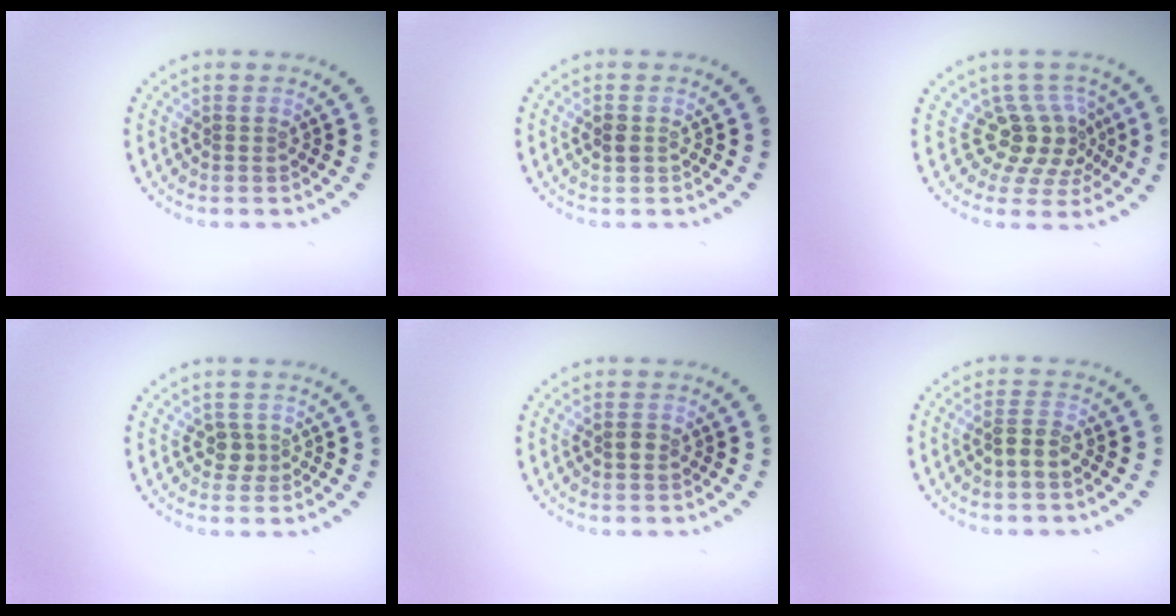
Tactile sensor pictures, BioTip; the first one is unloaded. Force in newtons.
{"total": 1.0, "press": 1.0, "slide": 0.1}
{"total": 4.0, "press": 3.1, "slide": 2.5}
{"total": 1.5, "press": 1.2, "slide": 0.8}
{"total": 0.9, "press": 0.8, "slide": 0.1}
{"total": 1.9, "press": 1.7, "slide": 0.8}